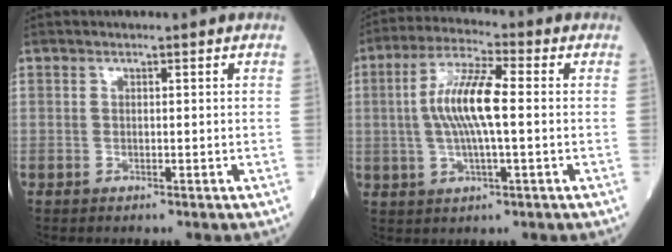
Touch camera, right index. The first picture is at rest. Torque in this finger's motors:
{"motor_torque": [1.27, 0.39, 0.26, 0.09]}